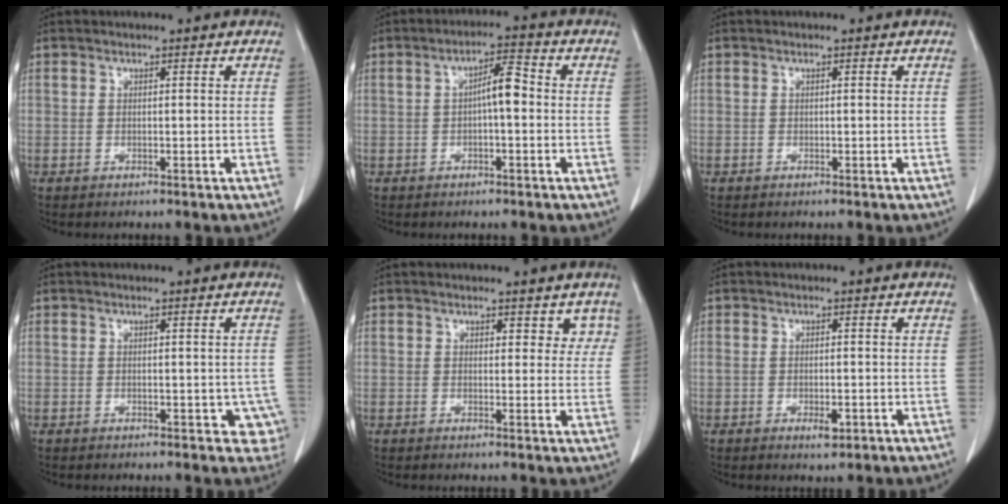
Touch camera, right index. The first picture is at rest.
{"total": 4.5, "force": [-0.2, 1.0, 4.4], "torque": [-0.072, 0.014, -0.005]}
{"total": 0.0}
{"total": 3.9, "force": [-0.8, 2.5, 2.9], "torque": [-0.008, 0.004, -0.006]}
{"total": 3.6, "force": [2.5, 2.2, 1.4], "torque": [0.010, -0.003, 0.025]}
{"total": 2.7, "force": [-1.0, 1.2, 2.3], "torque": [-0.039, 0.000, -0.009]}